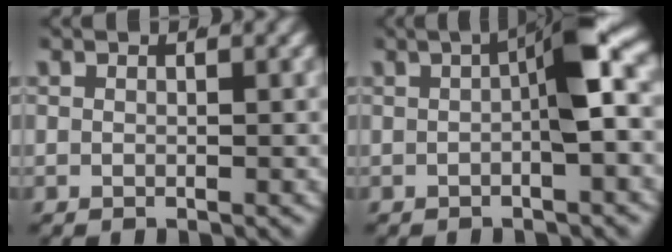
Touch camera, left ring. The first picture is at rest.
{"total": 4.7, "force": [0.3, 0.4, 4.6], "torque": [-0.061, 0.015, -0.001]}